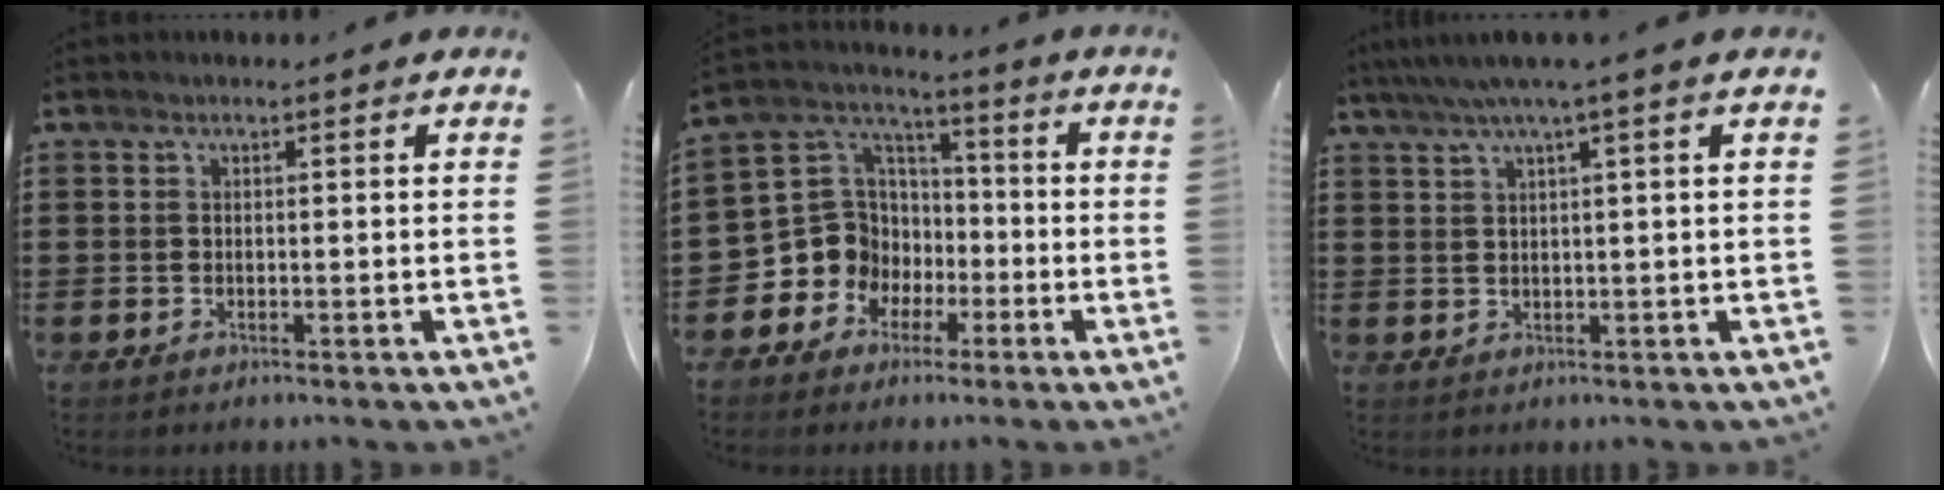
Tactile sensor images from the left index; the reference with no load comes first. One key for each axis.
{"total": 9.4, "fx": -2.2, "fy": 9.0, "fz": 1.7, "tx": -0.091, "ty": -0.005, "tz": -0.038}
{"total": 3.1, "fx": 1.5, "fy": -0.5, "fz": 2.7, "tx": -0.054, "ty": -0.003, "tz": 0.023}